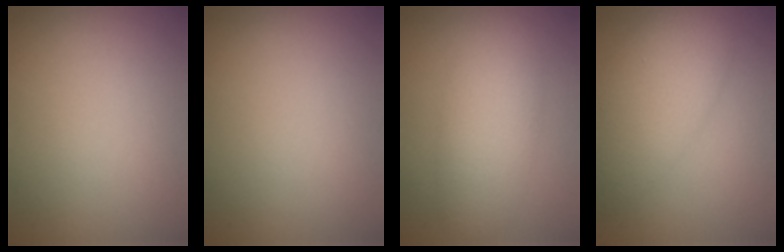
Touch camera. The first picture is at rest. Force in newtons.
{"total": 0.0}
{"total": 4.8, "press": 4.8, "slide": 0.1}
{"total": 4.7, "press": 4.7, "slide": 0.1}